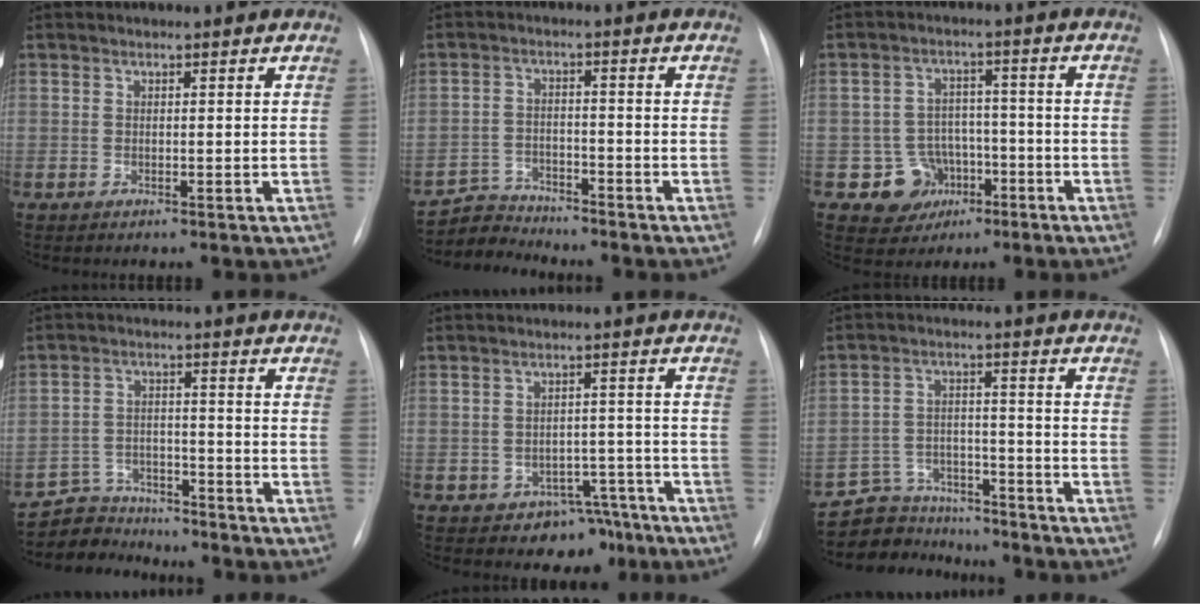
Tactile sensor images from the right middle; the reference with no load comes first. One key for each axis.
{"total": 4.5, "fx": -4.3, "fy": -0.1, "fz": -1.6, "tx": 0.027, "ty": -0.006, "tz": -0.079}
{"total": 6.6, "fx": -2.8, "fy": 5.9, "fz": 0.6, "tx": 0.002, "ty": 0.014, "tz": -0.036}
{"total": 6.9, "fx": -6.5, "fy": 2.0, "fz": -0.6, "tx": 0.008, "ty": 0.012, "tz": -0.115}
{"total": 6.2, "fx": -4.3, "fy": 4.3, "fz": 1.0, "tx": 0.010, "ty": 0.025, "tz": -0.052}
{"total": 9.9, "fx": -9.2, "fy": 3.8, "fz": 0.2, "tx": -0.002, "ty": 0.033, "tz": -0.150}